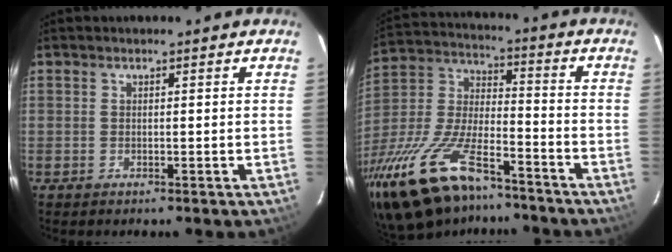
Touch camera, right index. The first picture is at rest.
{"total": 25.5, "force": [-18.0, 9.6, 15.4], "torque": [-0.323, -0.030, -0.310]}